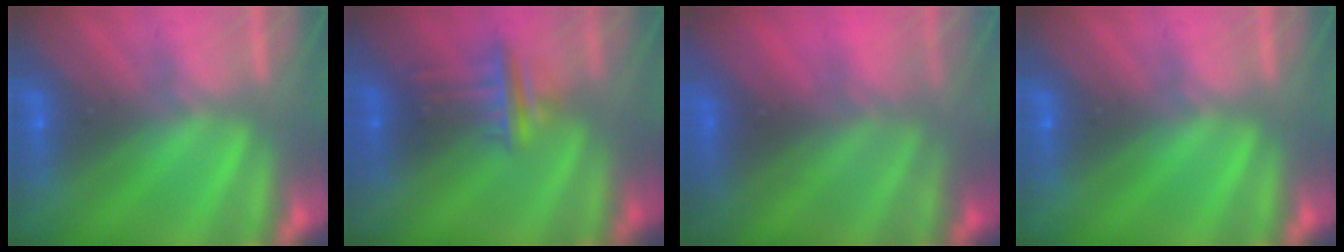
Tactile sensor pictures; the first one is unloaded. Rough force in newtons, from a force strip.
{"total": 2.8}
{"total": 8.3}
{"total": 0.0}